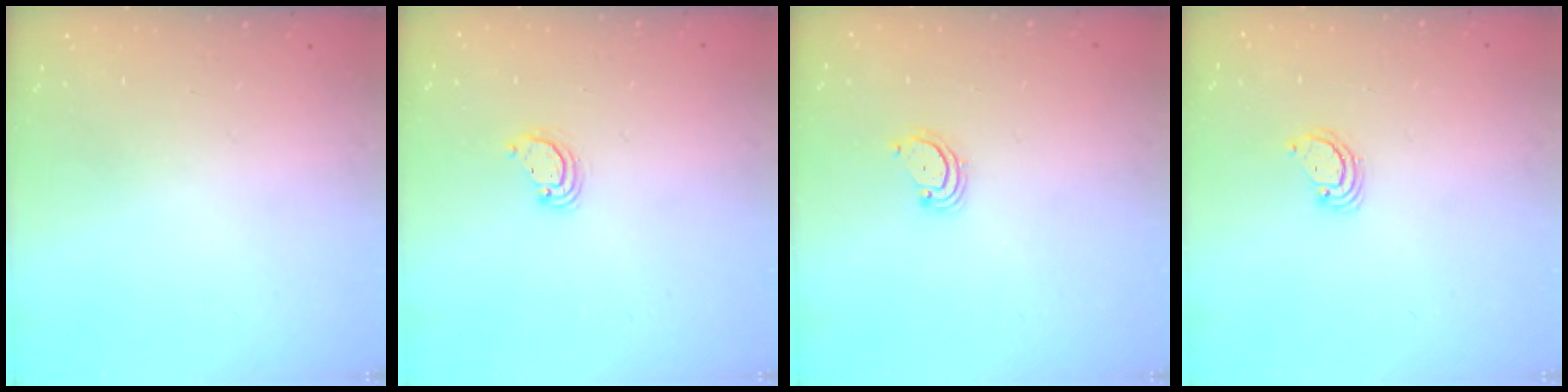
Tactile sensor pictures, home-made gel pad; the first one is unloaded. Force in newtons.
{"total": 3.4, "press": 3.3, "slide": 0.4}
{"total": 2.5, "press": 2.5, "slide": 0.3}
{"total": 2.3, "press": 2.3, "slide": 0.1}